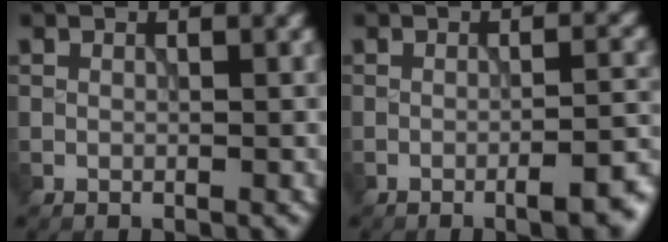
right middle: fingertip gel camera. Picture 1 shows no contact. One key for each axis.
{"total": 4.9, "fx": -2.6, "fy": 1.2, "fz": 3.9, "tx": -0.047, "ty": 0.003, "tz": -0.035}